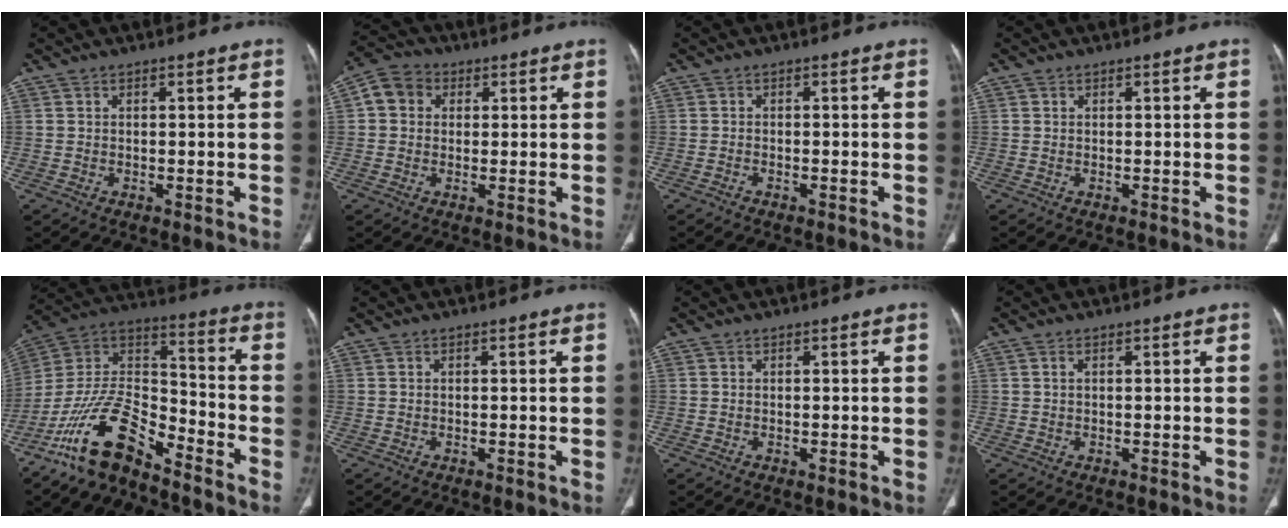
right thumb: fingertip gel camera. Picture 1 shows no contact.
{"total": 6.0, "force": [1.3, 5.2, 2.8], "torque": [-0.039, 0.013, 0.014]}
{"total": 0.7, "force": [-0.7, 0.1, 0.2], "torque": [-0.008, 0.005, -0.011]}
{"total": 0.0}
{"total": 16.2, "force": [-11.9, 5.8, 9.4], "torque": [-0.160, 0.094, -0.227]}
{"total": 0.0}
{"total": 0.0}
{"total": 0.6, "force": [0.2, 0.3, 0.5], "torque": [-0.014, 0.004, 0.003]}